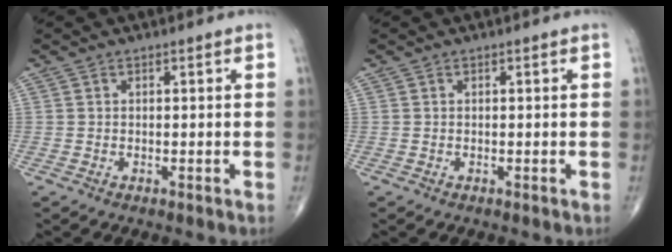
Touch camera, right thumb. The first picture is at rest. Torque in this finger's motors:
{"motor_torque": [0.18, 0.07, -0.04, -0.02, 0.01]}